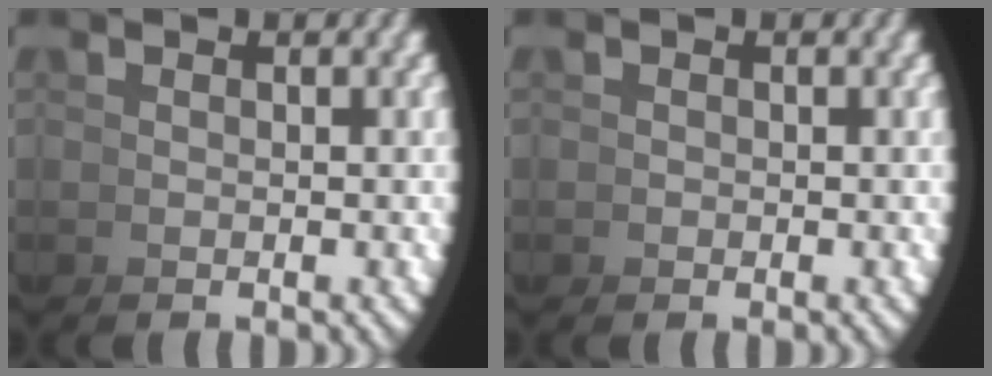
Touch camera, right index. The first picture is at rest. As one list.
[{"total": 0.6, "force": [0.2, 0.6, 0.0], "torque": [0.003, -0.004, 0.005]}]